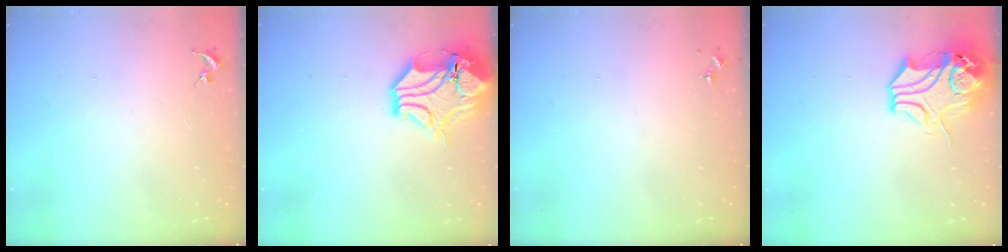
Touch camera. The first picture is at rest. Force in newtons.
{"total": 15.5, "press": 15.2, "slide": 2.5}
{"total": 0.0}
{"total": 13.1, "press": 13.0, "slide": 1.9}